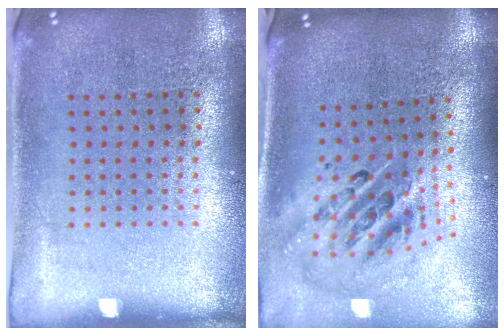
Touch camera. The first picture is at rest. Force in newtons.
{"total": 2.6, "press": 1.8, "slide": 2.0}